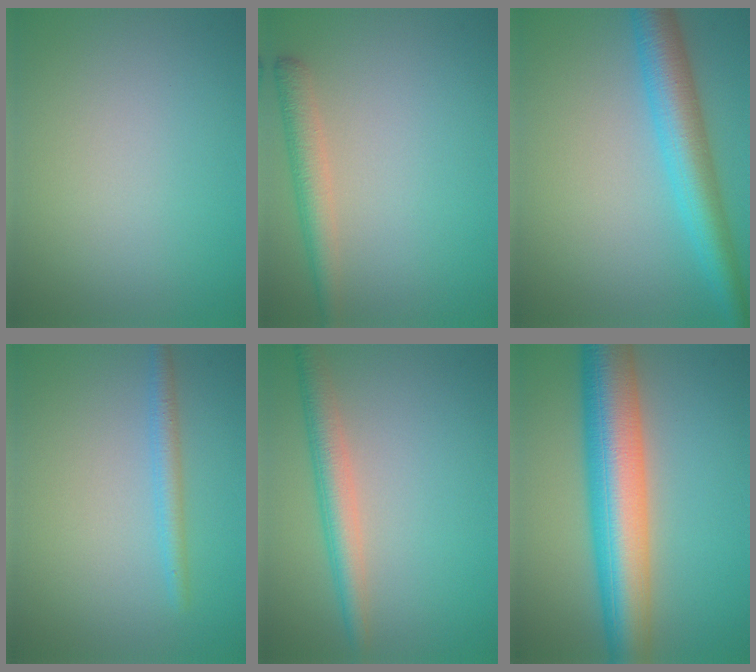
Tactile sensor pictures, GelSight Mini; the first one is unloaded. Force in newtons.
{"total": 3.0, "press": 3.0, "slide": 0.2}
{"total": 6.2, "press": 6.2, "slide": 0.1}
{"total": 1.9, "press": 1.9, "slide": 0.2}
{"total": 3.7, "press": 3.7, "slide": 0.1}
{"total": 10.6, "press": 10.6, "slide": 0.3}